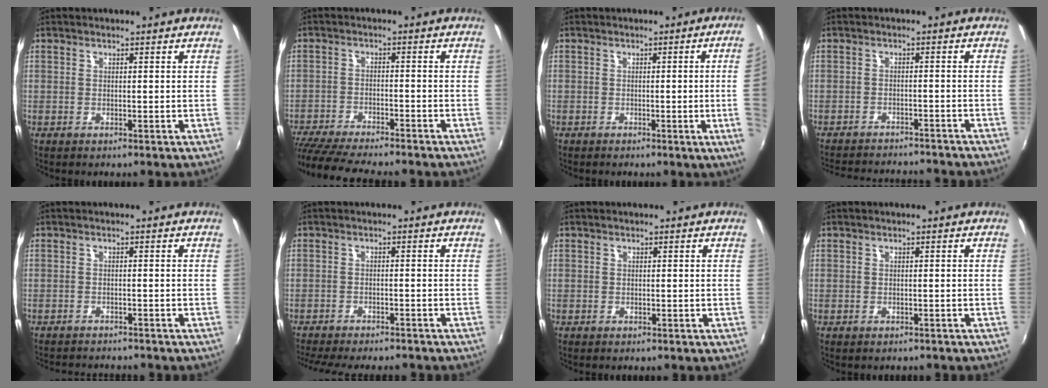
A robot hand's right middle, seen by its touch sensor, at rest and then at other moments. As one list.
[{"total": 15.6, "force": [-13.6, 2.4, 7.3], "torque": [-0.156, -0.036, -0.218]}, {"total": 6.7, "force": [-0.2, -1.6, 6.6], "torque": [-0.081, -0.010, -0.002]}, {"total": 14.7, "force": [-13.3, 3.0, 5.7], "torque": [-0.116, -0.012, -0.182]}, {"total": 6.4, "force": [-6.0, 1.2, 1.9], "torque": [-0.050, -0.014, -0.090]}, {"total": 12.5, "force": [-11.0, 2.5, 5.3], "torque": [-0.118, -0.022, -0.160]}, {"total": 0.0}, {"total": 1.1, "force": [-1.0, 0.4, 0.3], "torque": [-0.008, -0.004, -0.012]}]